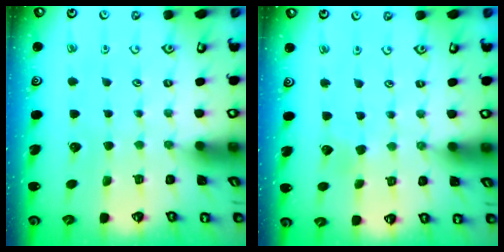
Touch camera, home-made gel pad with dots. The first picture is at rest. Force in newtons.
{"total": 2.8, "press": 2.8, "slide": 0.3}